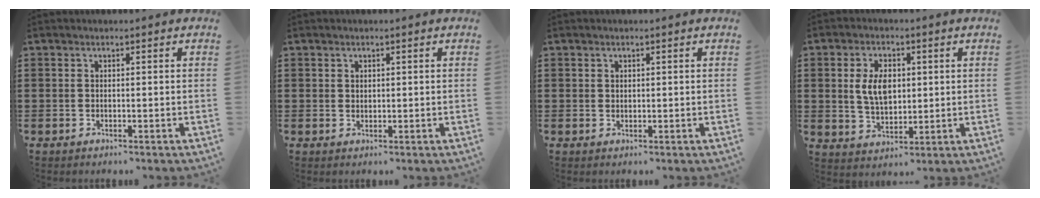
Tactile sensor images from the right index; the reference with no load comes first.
{"total": 1.0, "force": [0.6, 0.7, 0.2], "torque": [-0.005, 0.004, 0.012]}
{"total": 0.8, "force": [0.5, 0.6, 0.2], "torque": [-0.005, 0.003, 0.009]}
{"total": 6.3, "force": [1.0, 3.9, 4.9], "torque": [-0.104, 0.009, 0.011]}